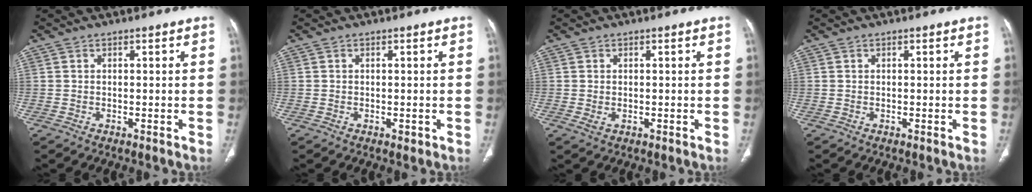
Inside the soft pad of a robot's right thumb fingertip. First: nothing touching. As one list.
[{"total": 0.8, "force": [-0.2, 0.5, 0.6], "torque": [-0.007, -0.002, 0.000]}, {"total": 1.3, "force": [-0.2, 0.9, 1.0], "torque": [-0.025, 0.000, 0.002]}, {"total": 0.0}]